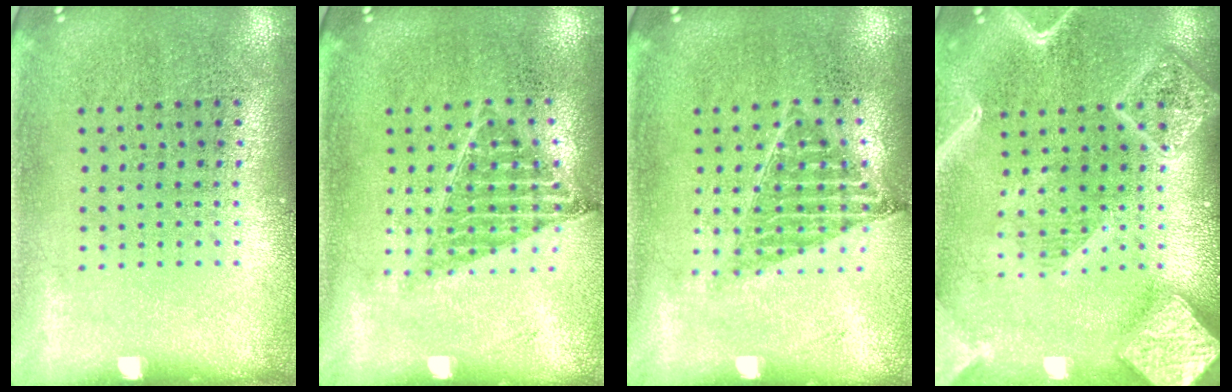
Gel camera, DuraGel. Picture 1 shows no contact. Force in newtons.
{"total": 0.9, "press": 0.9, "slide": 0.2}
{"total": 0.9, "press": 0.9, "slide": 0.2}
{"total": 3.1, "press": 3.1, "slide": 0.3}